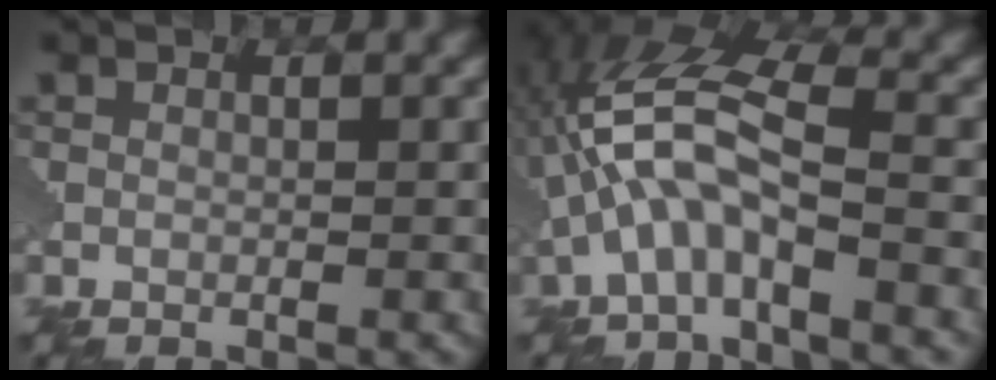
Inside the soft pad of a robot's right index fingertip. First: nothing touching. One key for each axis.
{"total": 7.0, "fx": -1.7, "fy": 2.5, "fz": 6.4, "tx": -0.140, "ty": 0.024, "tz": -0.041}